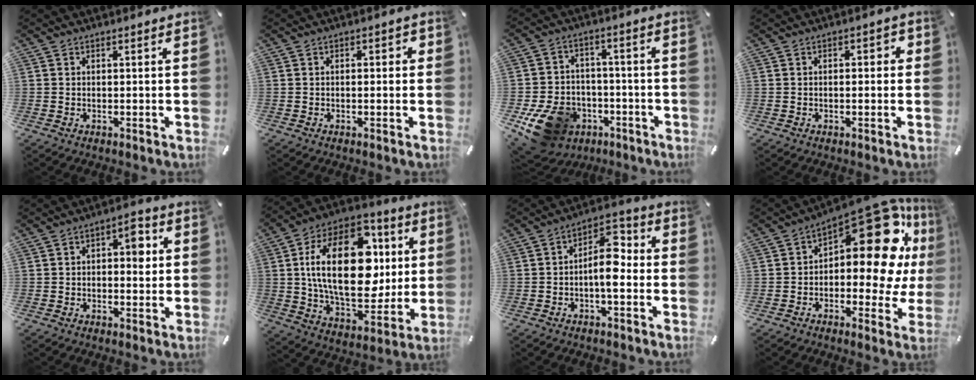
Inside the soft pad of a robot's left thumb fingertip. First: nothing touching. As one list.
[{"total": 1.8, "force": [-0.4, 0.9, 1.6], "torque": [-0.028, 0.006, -0.009]}, {"total": 14.7, "force": [-6.6, 11.3, 6.7], "torque": [-0.134, 0.041, -0.103]}, {"total": 2.2, "force": [-0.6, 1.1, 1.8], "torque": [-0.033, 0.008, -0.013]}, {"total": 6.0, "force": [0.2, 3.7, 4.7], "torque": [-0.042, -0.003, -0.009]}, {"total": 26.8, "force": [4.4, 16.1, 21.0], "torque": [-0.381, -0.006, 0.072]}, {"total": 9.3, "force": [-1.6, 4.5, 8.0], "torque": [-0.133, 0.006, -0.031]}, {"total": 21.9, "force": [8.5, 10.4, 17.2], "torque": [-0.215, -0.085, 0.145]}]